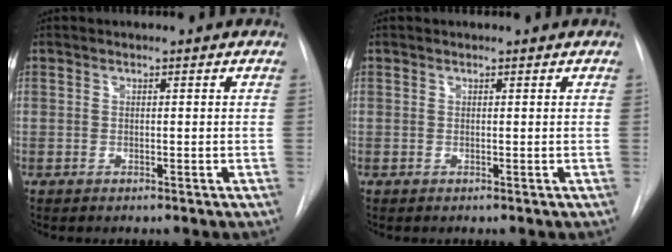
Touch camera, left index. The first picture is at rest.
{"total": 0.0}